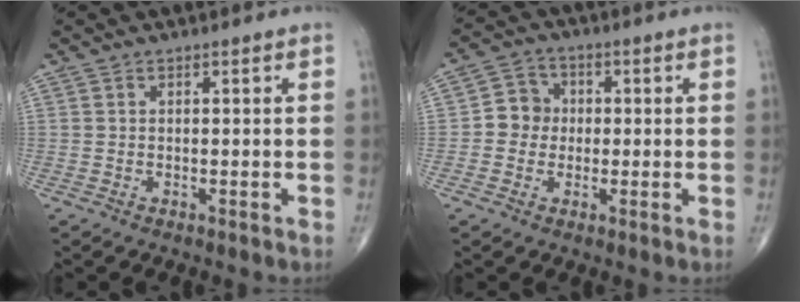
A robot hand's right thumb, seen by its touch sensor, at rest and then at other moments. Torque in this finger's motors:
{"motor_torque": [-0.25, 0.38, 0.37, -0.35, -0.02]}